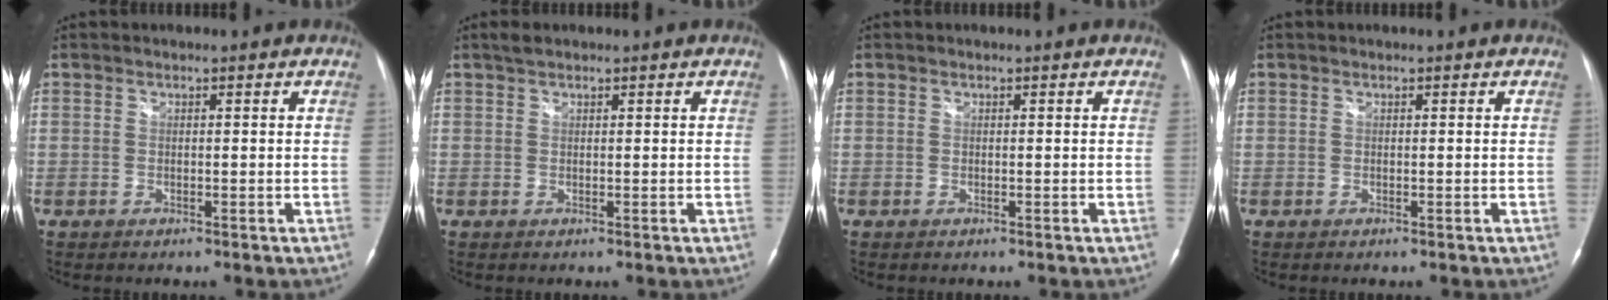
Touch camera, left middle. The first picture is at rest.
{"total": 1.2, "force": [1.0, 0.4, 0.6], "torque": [-0.015, 0.013, 0.019]}
{"total": 0.0}
{"total": 0.0}